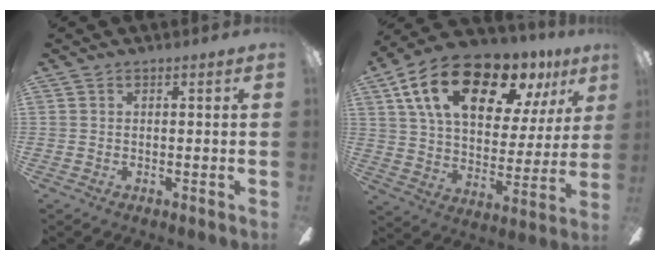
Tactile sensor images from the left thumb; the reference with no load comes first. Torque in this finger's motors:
{"motor_torque": [0.83, 1.08, 1.81, -0.96, 0.30]}